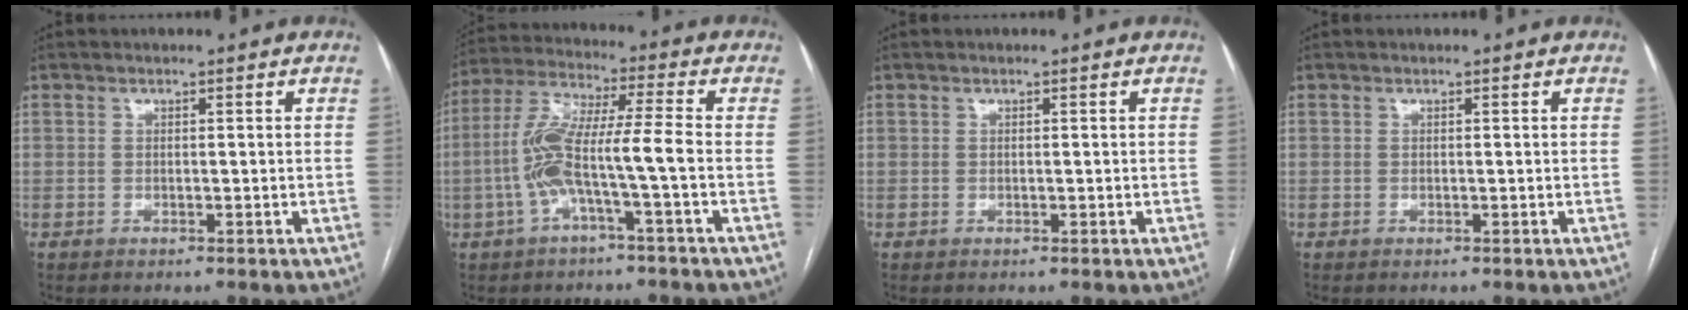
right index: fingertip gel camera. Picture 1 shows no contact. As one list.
[{"total": 10.0, "force": [-2.6, 0.2, 9.7], "torque": [-0.207, 0.026, -0.055]}, {"total": 0.0}, {"total": 0.0}]